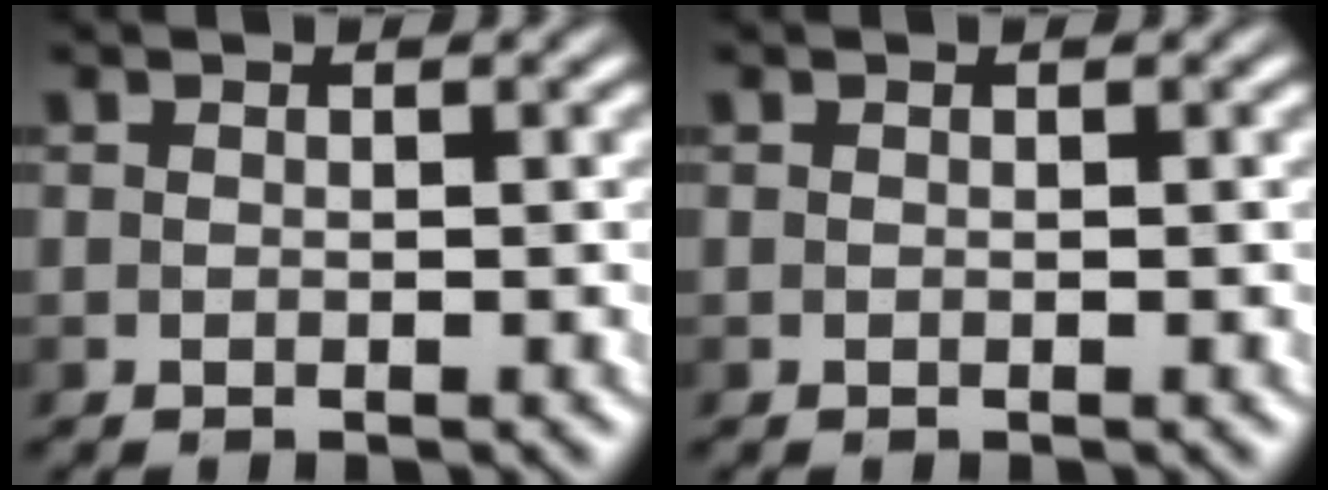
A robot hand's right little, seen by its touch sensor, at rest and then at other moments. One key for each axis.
{"total": 0.0}